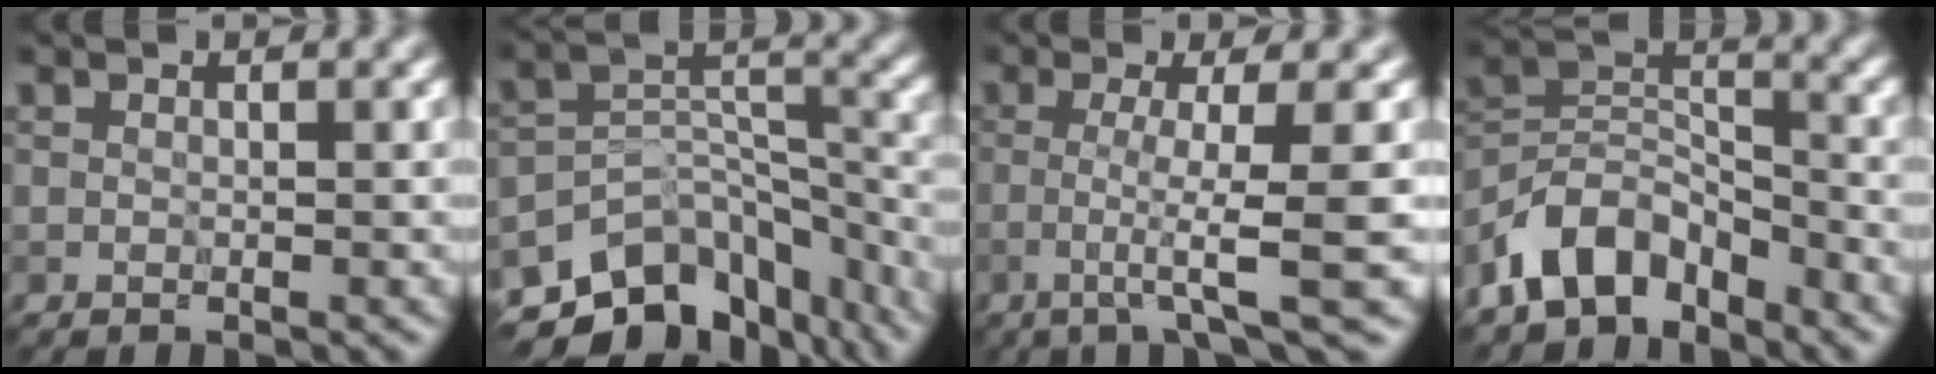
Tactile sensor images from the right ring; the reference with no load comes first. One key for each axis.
{"total": 10.7, "fx": -7.7, "fy": 6.1, "fz": 4.3, "tx": -0.073, "ty": 0.011, "tz": -0.117}
{"total": 5.8, "fx": -1.2, "fy": 0.6, "fz": 5.7, "tx": -0.088, "ty": -0.003, "tz": -0.027}
{"total": 7.1, "fx": -5.1, "fy": 3.9, "fz": 3.1, "tx": -0.044, "ty": 0.007, "tz": -0.108}